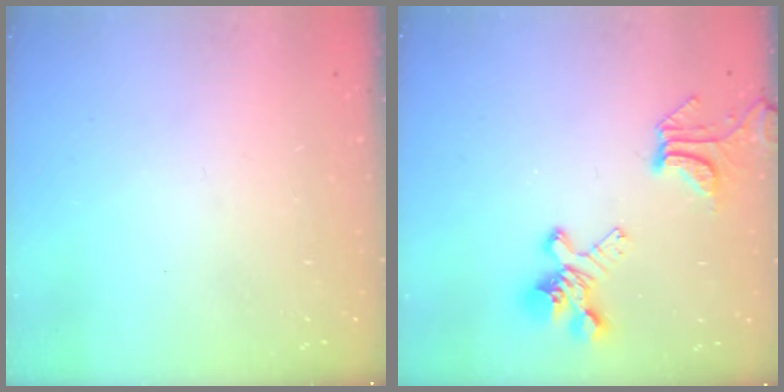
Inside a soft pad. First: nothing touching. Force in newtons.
{"total": 6.5, "press": 6.1, "slide": 2.1}